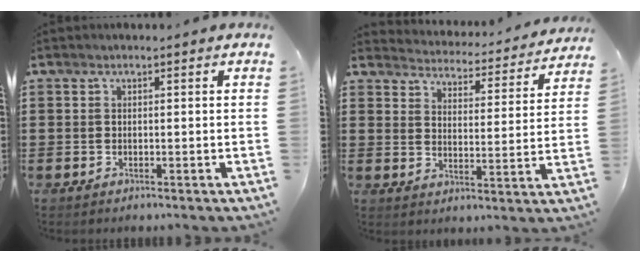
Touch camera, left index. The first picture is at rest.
{"total": 3.9, "force": [3.8, -0.1, -0.2], "torque": [-0.014, -0.042, 0.059]}